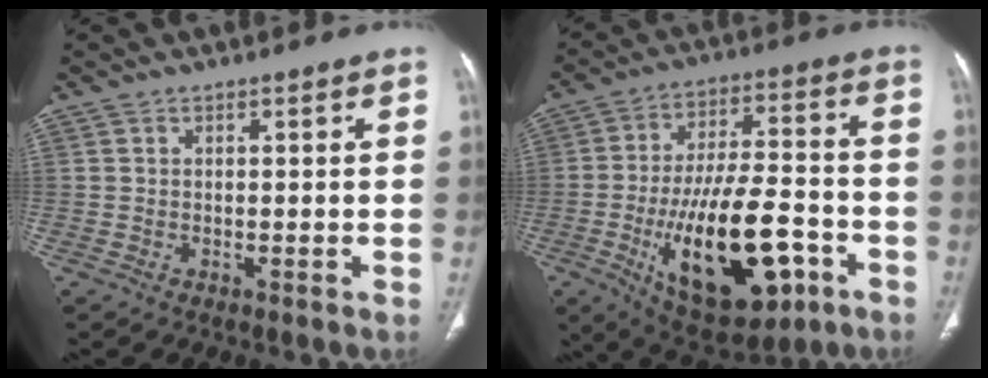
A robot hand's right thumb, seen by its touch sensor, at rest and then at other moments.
{"total": 22.9, "force": [-7.8, 10.2, 18.9], "torque": [-0.305, 0.028, -0.107]}